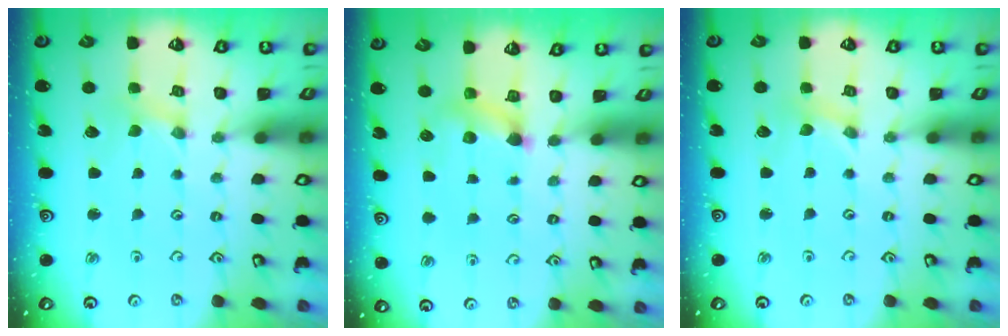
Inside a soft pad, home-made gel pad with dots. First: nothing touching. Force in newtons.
{"total": 5.7, "press": 5.7, "slide": 0.4}
{"total": 0.0}